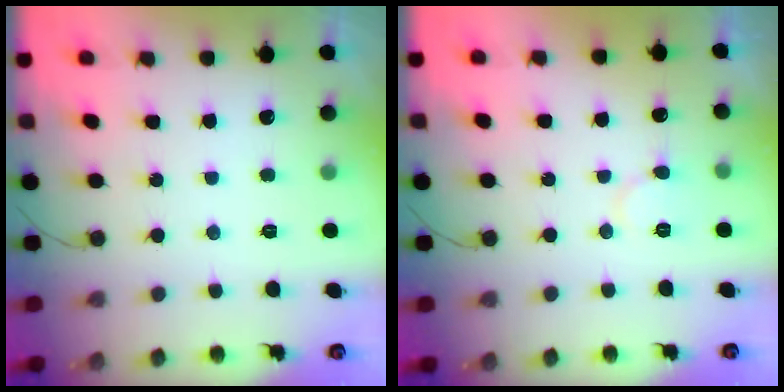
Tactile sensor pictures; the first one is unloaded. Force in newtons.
{"total": 5.7, "press": 5.6, "slide": 0.6}